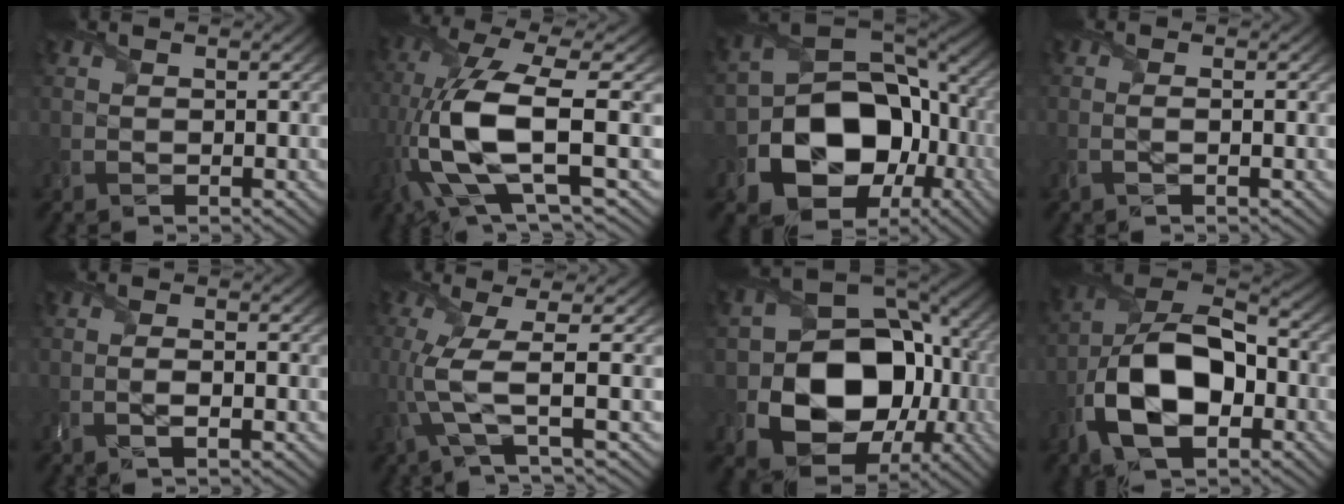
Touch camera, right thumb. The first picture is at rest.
{"total": 14.2, "force": [-1.9, 4.9, 13.2], "torque": [-0.309, -0.009, -0.032]}
{"total": 17.0, "force": [-5.3, 12.3, 10.4], "torque": [-0.191, -0.049, -0.075]}
{"total": 1.0, "force": [-0.3, 0.1, 1.0], "torque": [-0.020, 0.000, -0.008]}
{"total": 1.7, "force": [-0.6, 0.4, 1.5], "torque": [-0.031, 0.001, -0.014]}
{"total": 6.1, "force": [-0.7, 1.0, 6.0], "torque": [-0.126, 0.003, -0.024]}
{"total": 16.6, "force": [-3.5, 12.7, 10.1], "torque": [-0.170, -0.045, -0.044]}
{"total": 15.0, "force": [-4.9, 8.6, 11.2], "torque": [-0.231, -0.017, -0.103]}